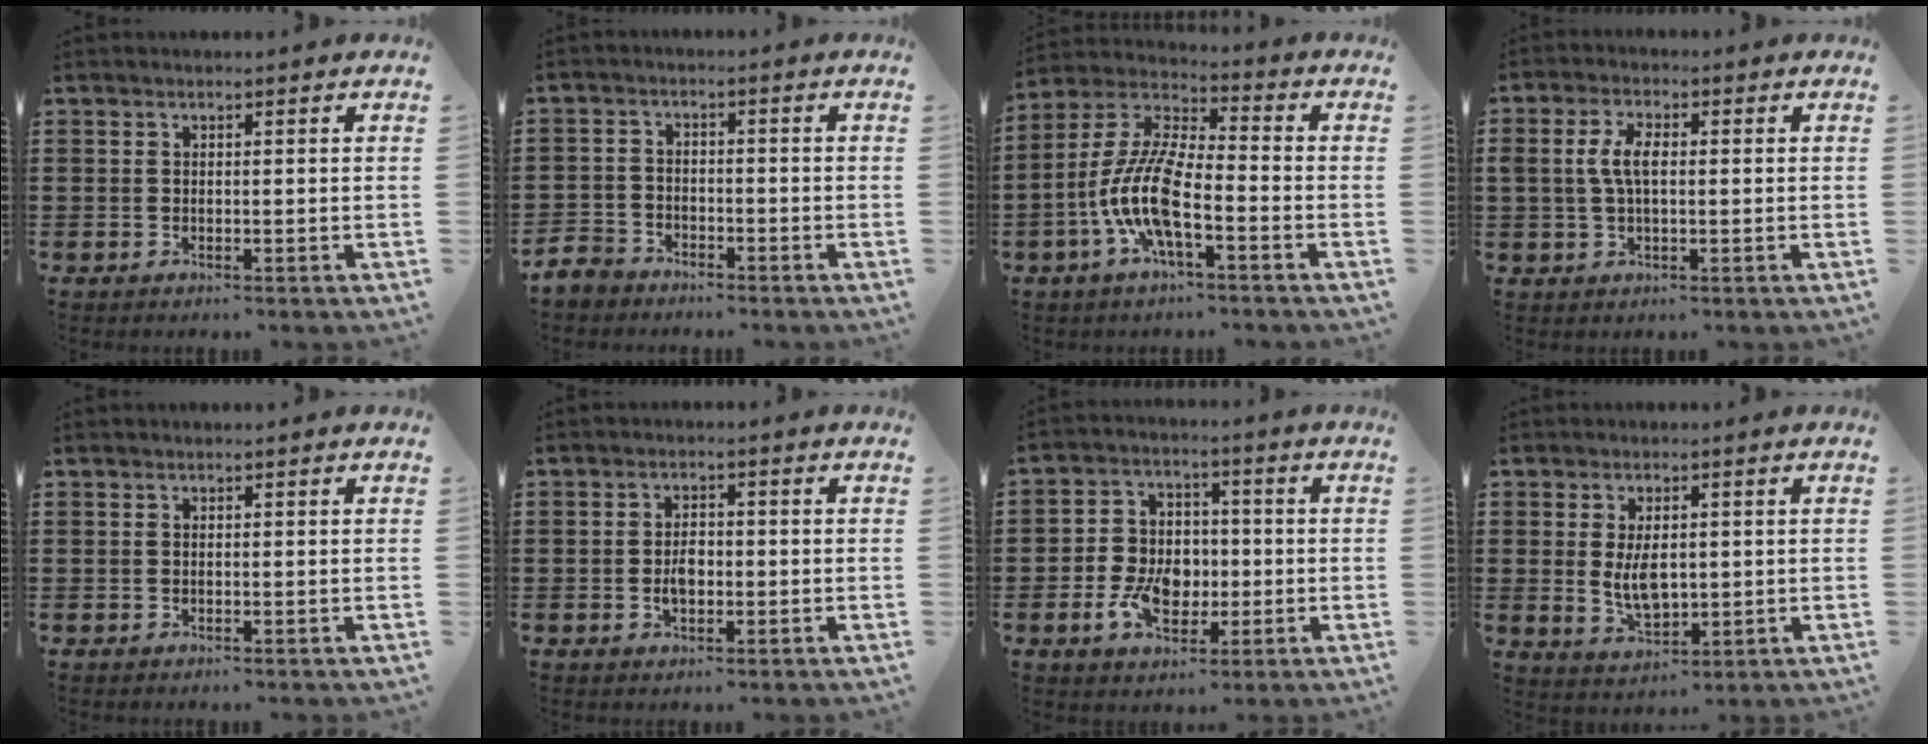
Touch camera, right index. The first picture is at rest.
{"total": 3.6, "force": [-3.3, 1.3, 0.3], "torque": [-0.026, -0.002, -0.074]}
{"total": 10.7, "force": [-4.4, 3.0, 9.3], "torque": [-0.231, -0.013, -0.092]}
{"total": 4.9, "force": [0.4, 2.3, 4.3], "torque": [-0.108, 0.002, -0.002]}
{"total": 0.0}
{"total": 2.9, "force": [-0.5, 1.8, 2.3], "torque": [-0.035, 0.001, -0.012]}
{"total": 7.7, "force": [-1.9, 5.6, 5.0], "torque": [-0.112, 0.013, -0.034]}
{"total": 6.0, "force": [0.3, 3.4, 5.0], "torque": [-0.102, 0.002, 0.001]}